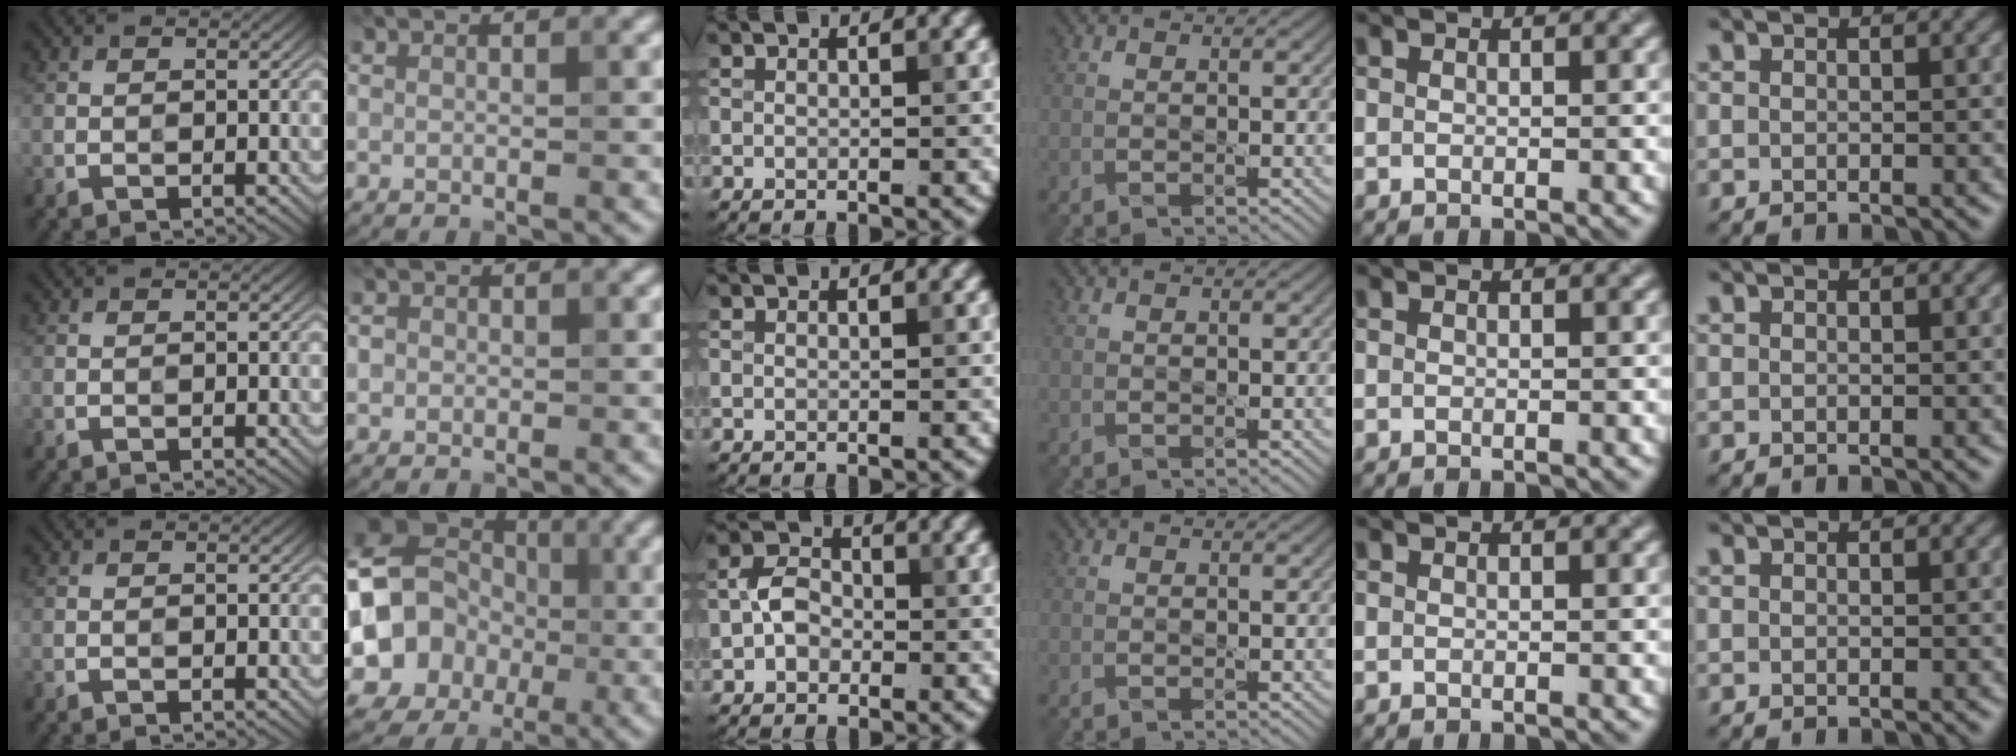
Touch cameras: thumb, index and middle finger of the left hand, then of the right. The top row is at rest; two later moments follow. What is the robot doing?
{"motion": "dispense", "object": "soap dispenser"}